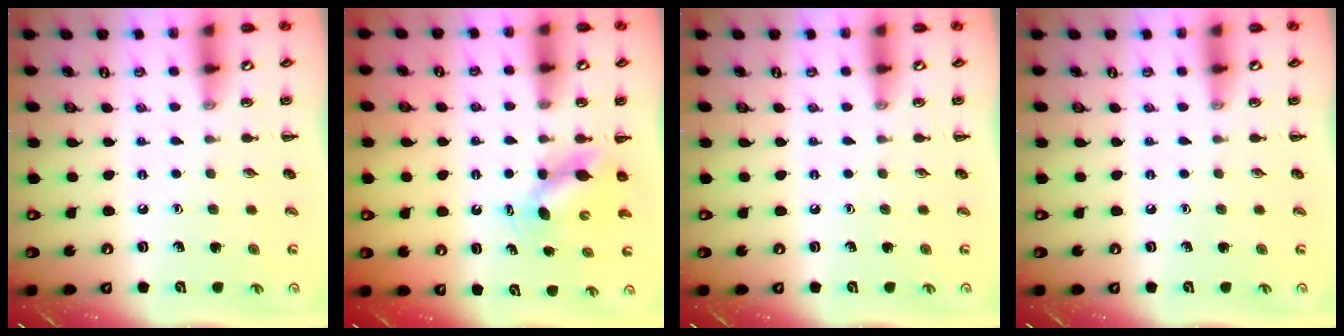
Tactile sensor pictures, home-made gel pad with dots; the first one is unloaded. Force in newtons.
{"total": 5.2, "press": 5.2, "slide": 0.4}
{"total": 0.0}
{"total": 0.0}